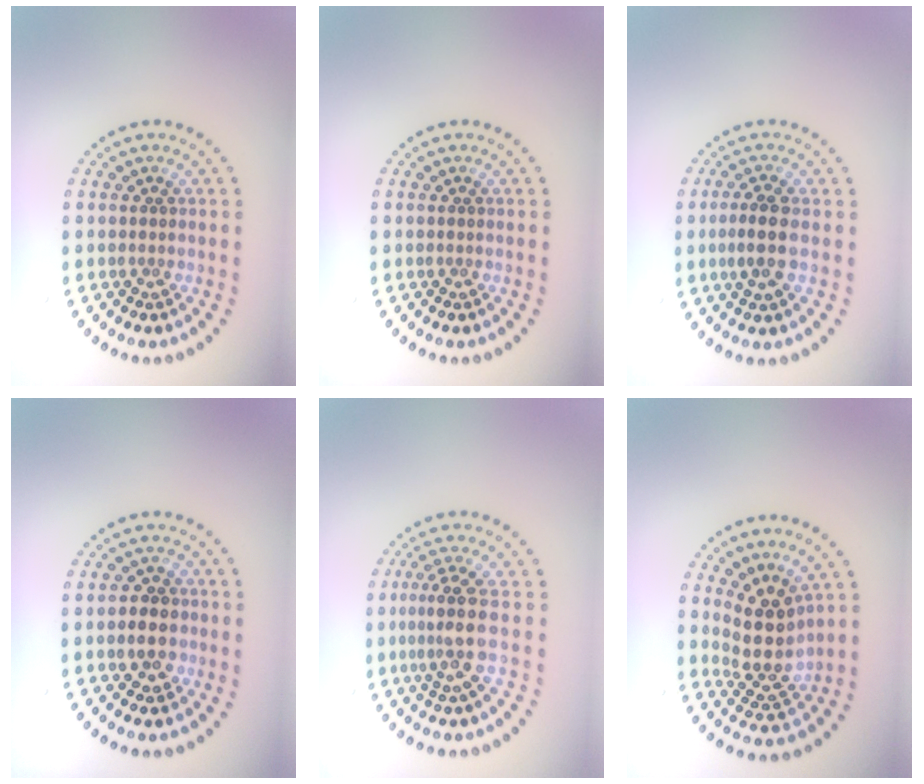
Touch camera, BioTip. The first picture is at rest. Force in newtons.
{"total": 0.0}
{"total": 2.7, "press": 2.5, "slide": 0.8}
{"total": 2.8, "press": 2.8, "slide": 0.6}
{"total": 3.2, "press": 2.5, "slide": 1.9}
{"total": 4.3, "press": 3.5, "slide": 2.5}